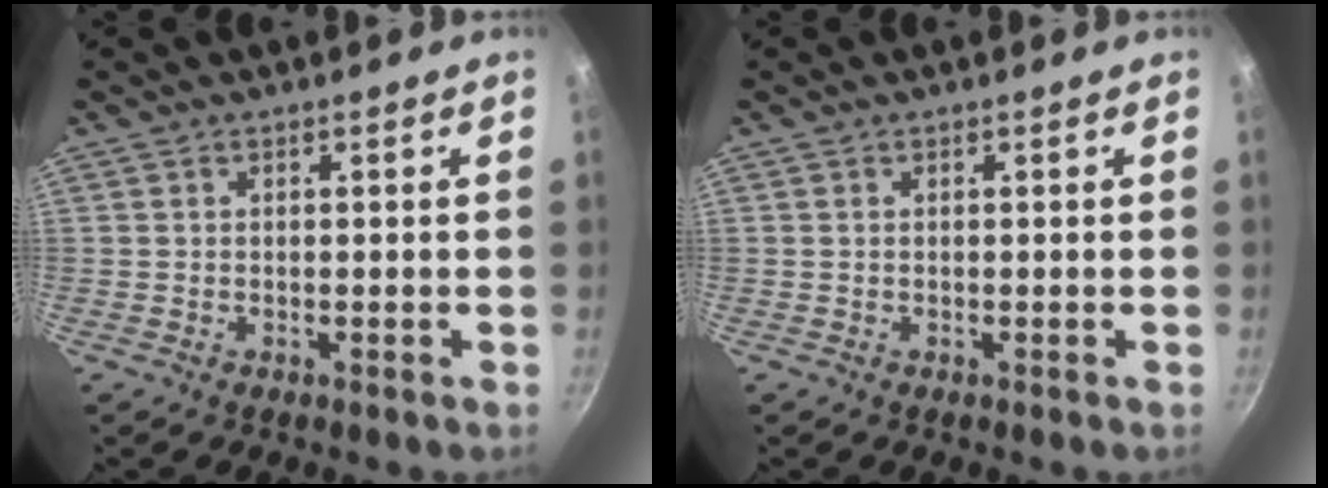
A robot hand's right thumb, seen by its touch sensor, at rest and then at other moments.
{"total": 0.0}